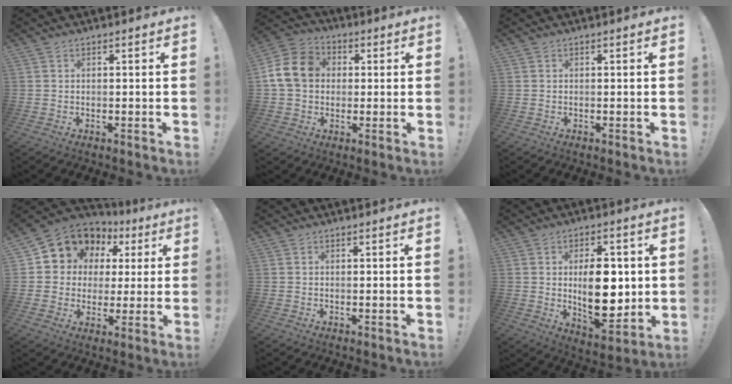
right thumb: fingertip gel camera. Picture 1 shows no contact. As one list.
[{"total": 14.4, "force": [1.7, 11.7, 8.1], "torque": [-0.138, 0.015, 0.038]}, {"total": 0.0}, {"total": 10.9, "force": [5.5, 8.9, 3.2], "torque": [-0.049, -0.041, 0.112]}, {"total": 0.0}, {"total": 15.8, "force": [0.7, 8.8, 13.1], "torque": [-0.210, -0.008, 0.012]}]